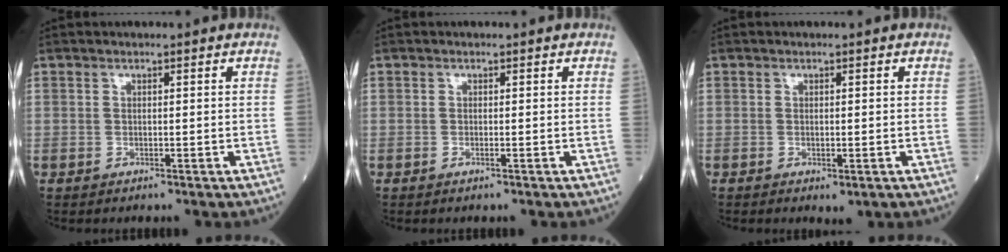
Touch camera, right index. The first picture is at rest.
{"total": 0.5, "force": [-0.4, 0.0, 0.3], "torque": [-0.008, 0.000, -0.007]}
{"total": 2.1, "force": [-0.9, 0.9, 1.6], "torque": [-0.029, -0.006, -0.003]}